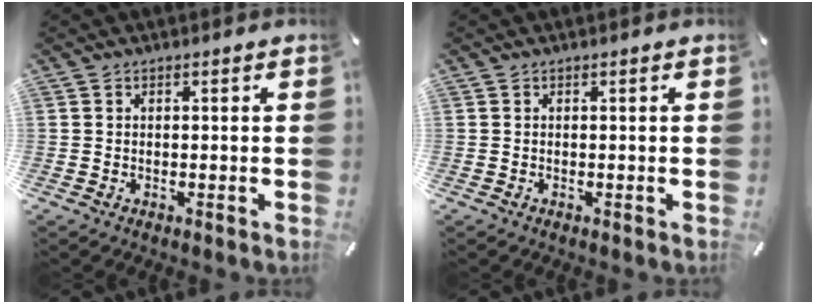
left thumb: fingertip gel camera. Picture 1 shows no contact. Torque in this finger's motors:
{"motor_torque": [0.00, 0.00, 0.02, 0.02, 0.00]}